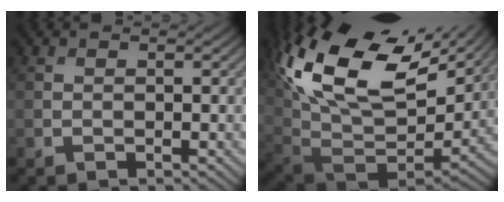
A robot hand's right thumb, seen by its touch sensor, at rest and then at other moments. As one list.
[{"total": 20.6, "force": [10.3, 10.8, 14.2], "torque": [-0.291, 0.032, 0.190]}]